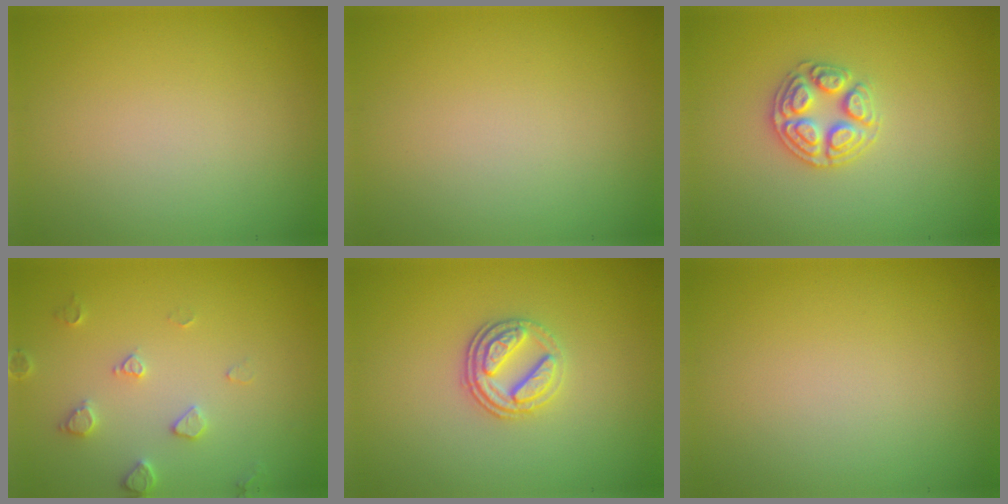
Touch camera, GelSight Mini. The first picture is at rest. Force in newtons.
{"total": 0.0}
{"total": 2.9, "press": 2.8, "slide": 0.3}
{"total": 2.2, "press": 2.2, "slide": 0.4}
{"total": 3.4, "press": 2.7, "slide": 2.0}
{"total": 0.0}